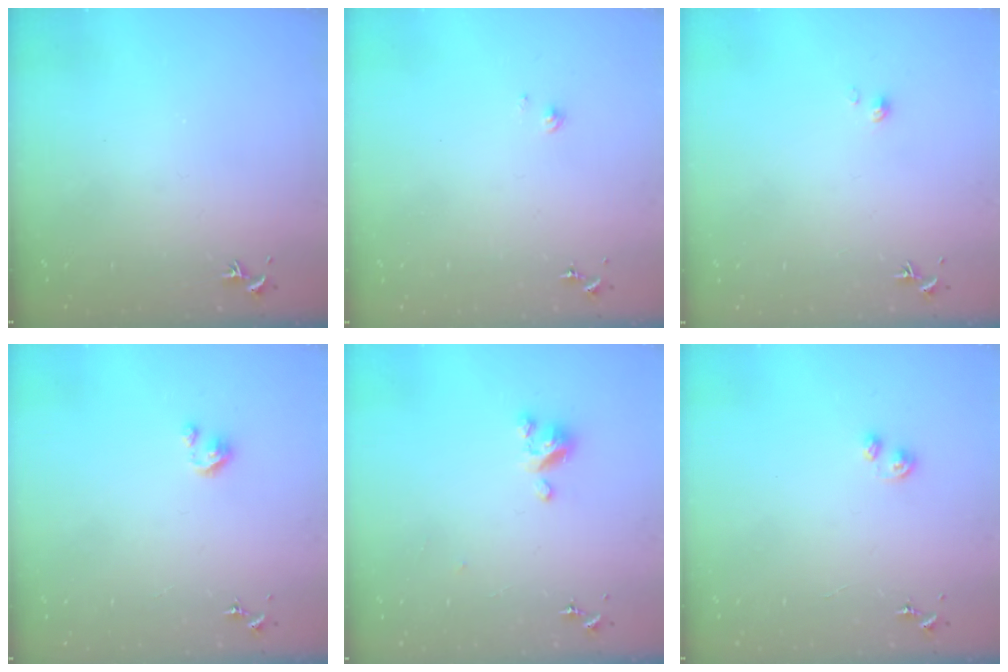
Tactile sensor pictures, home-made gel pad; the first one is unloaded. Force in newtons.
{"total": 1.4, "press": 1.4, "slide": 0.1}
{"total": 2.0, "press": 1.9, "slide": 0.2}
{"total": 3.0, "press": 2.9, "slide": 0.2}
{"total": 5.3, "press": 5.3, "slide": 0.4}
{"total": 3.4, "press": 3.3, "slide": 0.5}